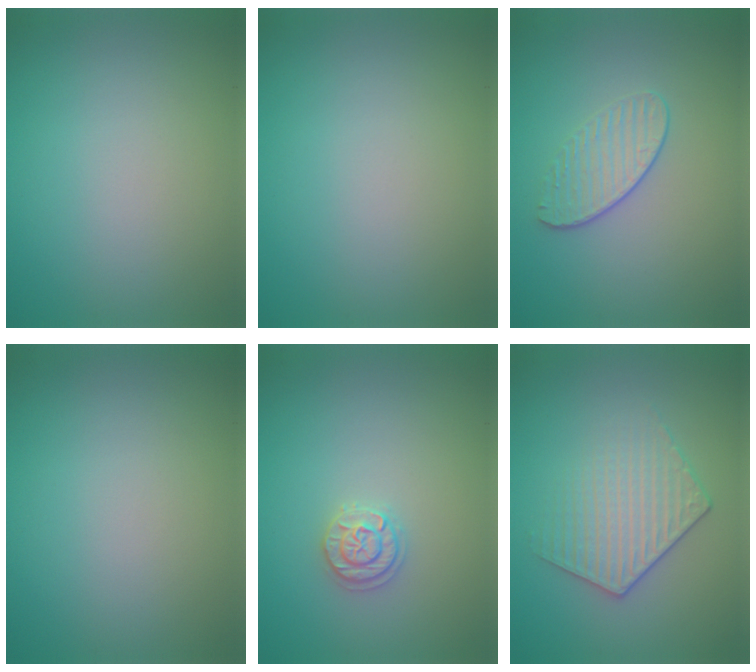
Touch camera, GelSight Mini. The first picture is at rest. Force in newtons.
{"total": 0.0}
{"total": 1.9, "press": 1.5, "slide": 1.2}
{"total": 0.0}
{"total": 1.8, "press": 1.8, "slide": 0.1}
{"total": 3.5, "press": 3.2, "slide": 1.4}